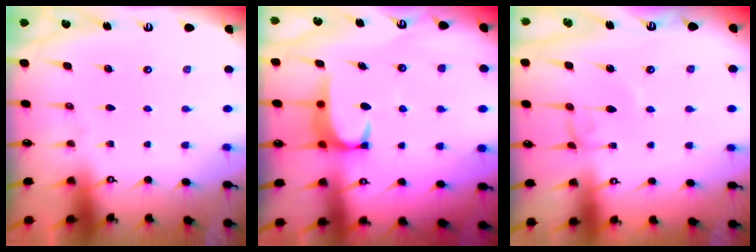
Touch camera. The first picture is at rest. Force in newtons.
{"total": 2.9, "press": 2.8, "slide": 0.7}
{"total": 1.5, "press": 1.4, "slide": 0.1}